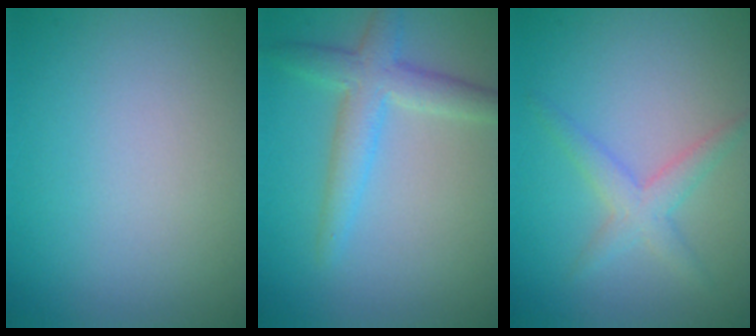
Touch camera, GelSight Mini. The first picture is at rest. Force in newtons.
{"total": 3.7, "press": 3.7, "slide": 0.2}
{"total": 2.3, "press": 2.3, "slide": 0.1}